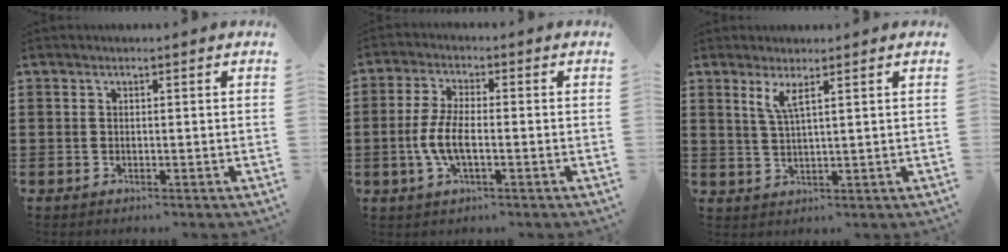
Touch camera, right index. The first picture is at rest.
{"total": 5.7, "force": [-1.4, 2.0, 5.2], "torque": [-0.125, -0.008, -0.034]}
{"total": 3.1, "force": [1.8, 0.3, 2.5], "torque": [-0.056, 0.000, 0.030]}